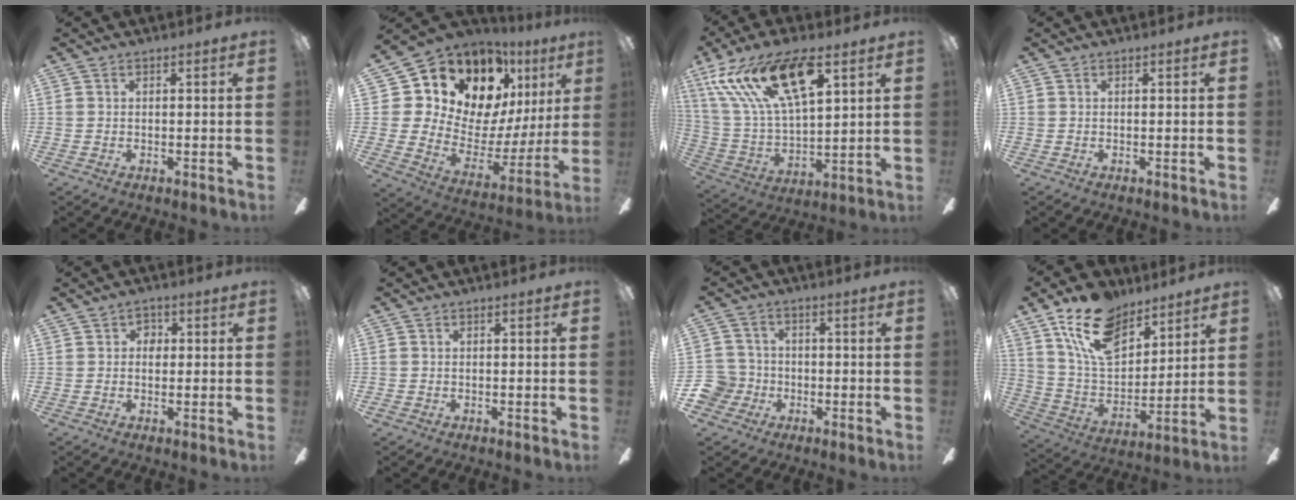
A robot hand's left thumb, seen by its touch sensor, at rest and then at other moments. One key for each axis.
{"total": 15.0, "fx": 11.6, "fy": 7.9, "fz": 5.2, "tx": -0.093, "ty": -0.122, "tz": 0.217}
{"total": 21.8, "fx": 12.0, "fy": 9.3, "fz": 15.6, "tx": -0.325, "ty": -0.045, "tz": 0.206}
{"total": 0.0}
{"total": 2.9, "fx": -0.1, "fy": 2.4, "fz": 1.6, "tx": -0.007, "ty": 0.000, "tz": -0.008}
{"total": 0.9, "fx": -0.4, "fy": 0.7, "fz": 0.3, "tx": -0.004, "ty": 0.005, "tz": -0.011}
{"total": 7.1, "fx": -2.3, "fy": 6.5, "fz": 1.5, "tx": -0.060, "ty": 0.026, "tz": -0.043}
{"total": 18.1, "fx": 11.8, "fy": 10.0, "fz": 9.4, "tx": -0.167, "ty": -0.051, "tz": 0.218}